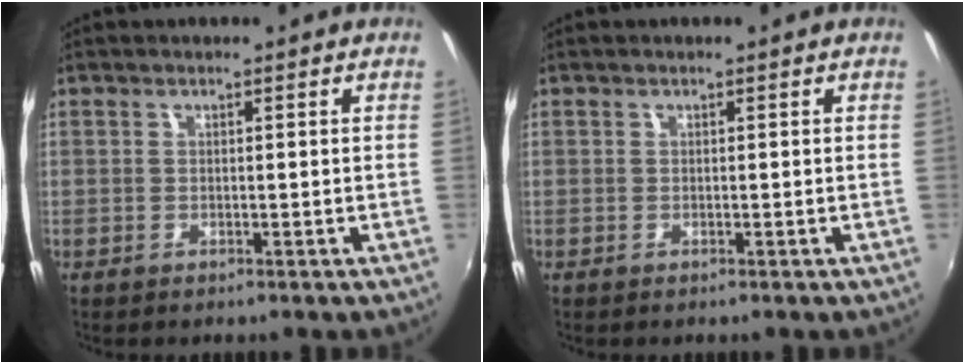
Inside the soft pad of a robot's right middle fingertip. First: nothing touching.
{"total": 0.0}